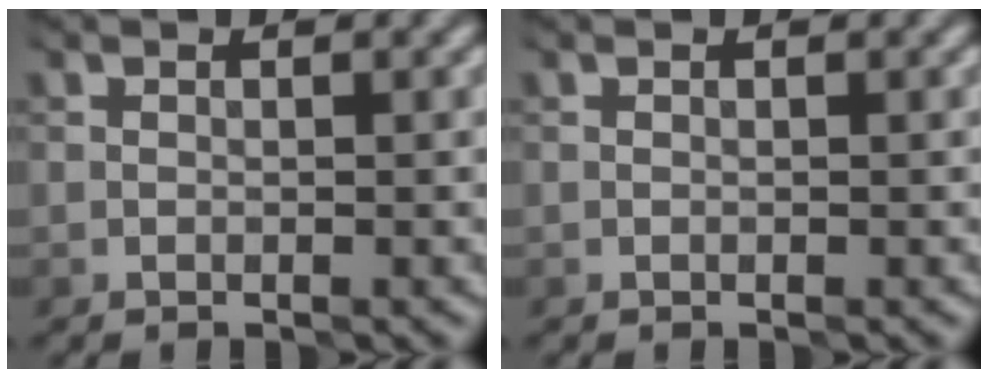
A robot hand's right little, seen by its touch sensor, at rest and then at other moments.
{"total": 0.0}